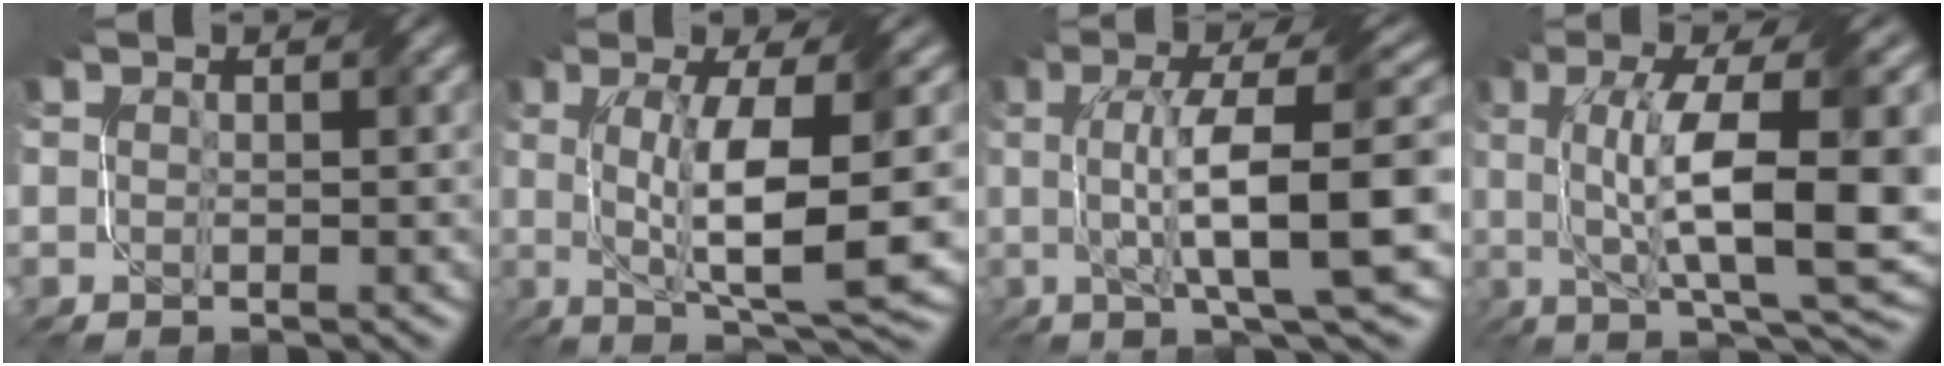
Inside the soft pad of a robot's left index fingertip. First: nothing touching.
{"total": 10.1, "force": [0.0, 2.1, 9.9], "torque": [-0.156, -0.004, 0.008]}
{"total": 11.3, "force": [0.4, 2.4, 11.0], "torque": [-0.159, 0.013, 0.009]}
{"total": 13.1, "force": [1.0, 3.5, 12.6], "torque": [-0.199, 0.003, 0.021]}